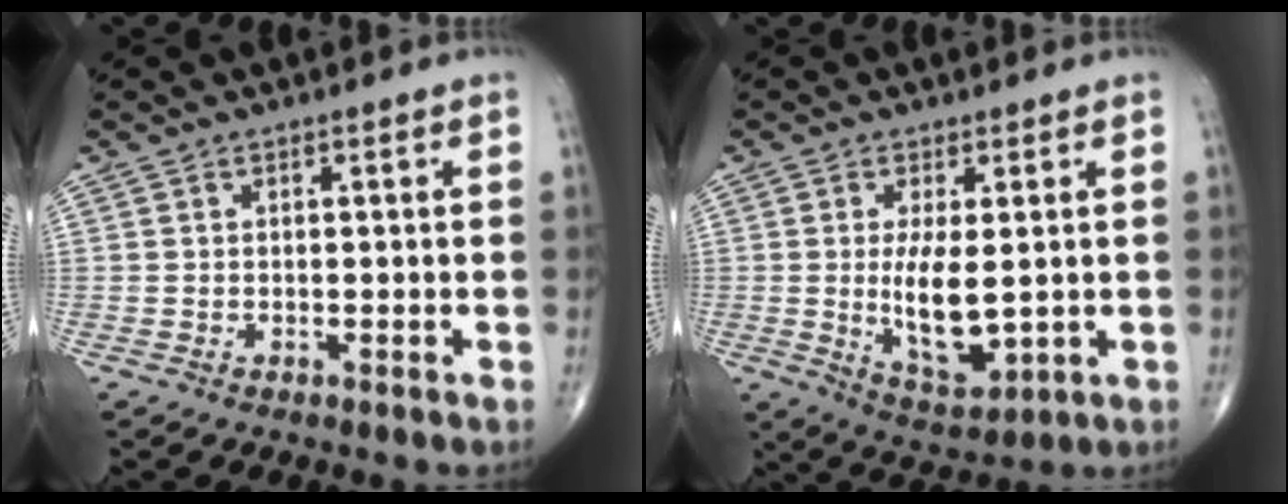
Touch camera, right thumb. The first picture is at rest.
{"total": 9.6, "force": [0.0, 3.9, 8.8], "torque": [-0.149, -0.025, 0.014]}